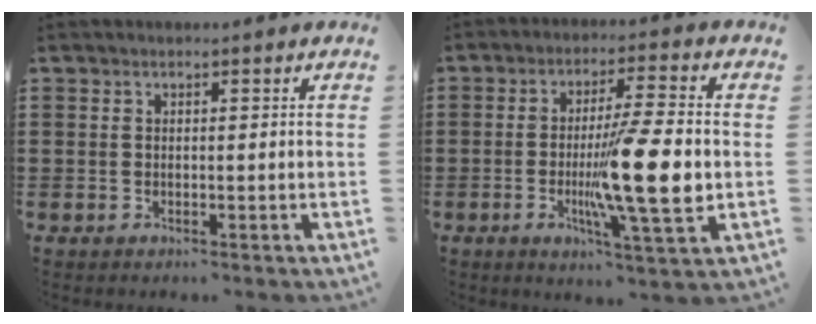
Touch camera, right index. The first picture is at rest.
{"total": 13.6, "force": [-1.9, 1.9, 13.3], "torque": [-0.226, -0.018, -0.038]}